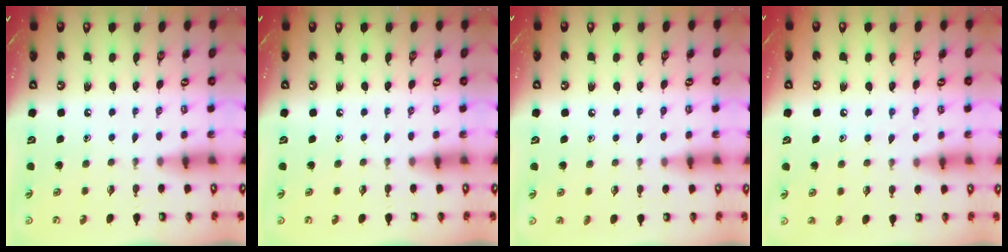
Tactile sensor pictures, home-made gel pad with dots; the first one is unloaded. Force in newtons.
{"total": 0.0}
{"total": 2.3, "press": 2.3, "slide": 0.2}
{"total": 6.1, "press": 6.1, "slide": 0.5}